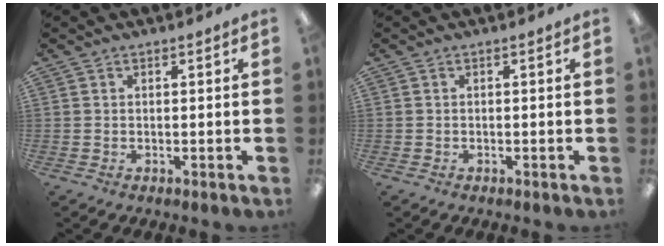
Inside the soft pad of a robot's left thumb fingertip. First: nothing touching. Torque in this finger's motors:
{"motor_torque": [-0.04, 0.06, 0.14, 0.03, 0.00]}